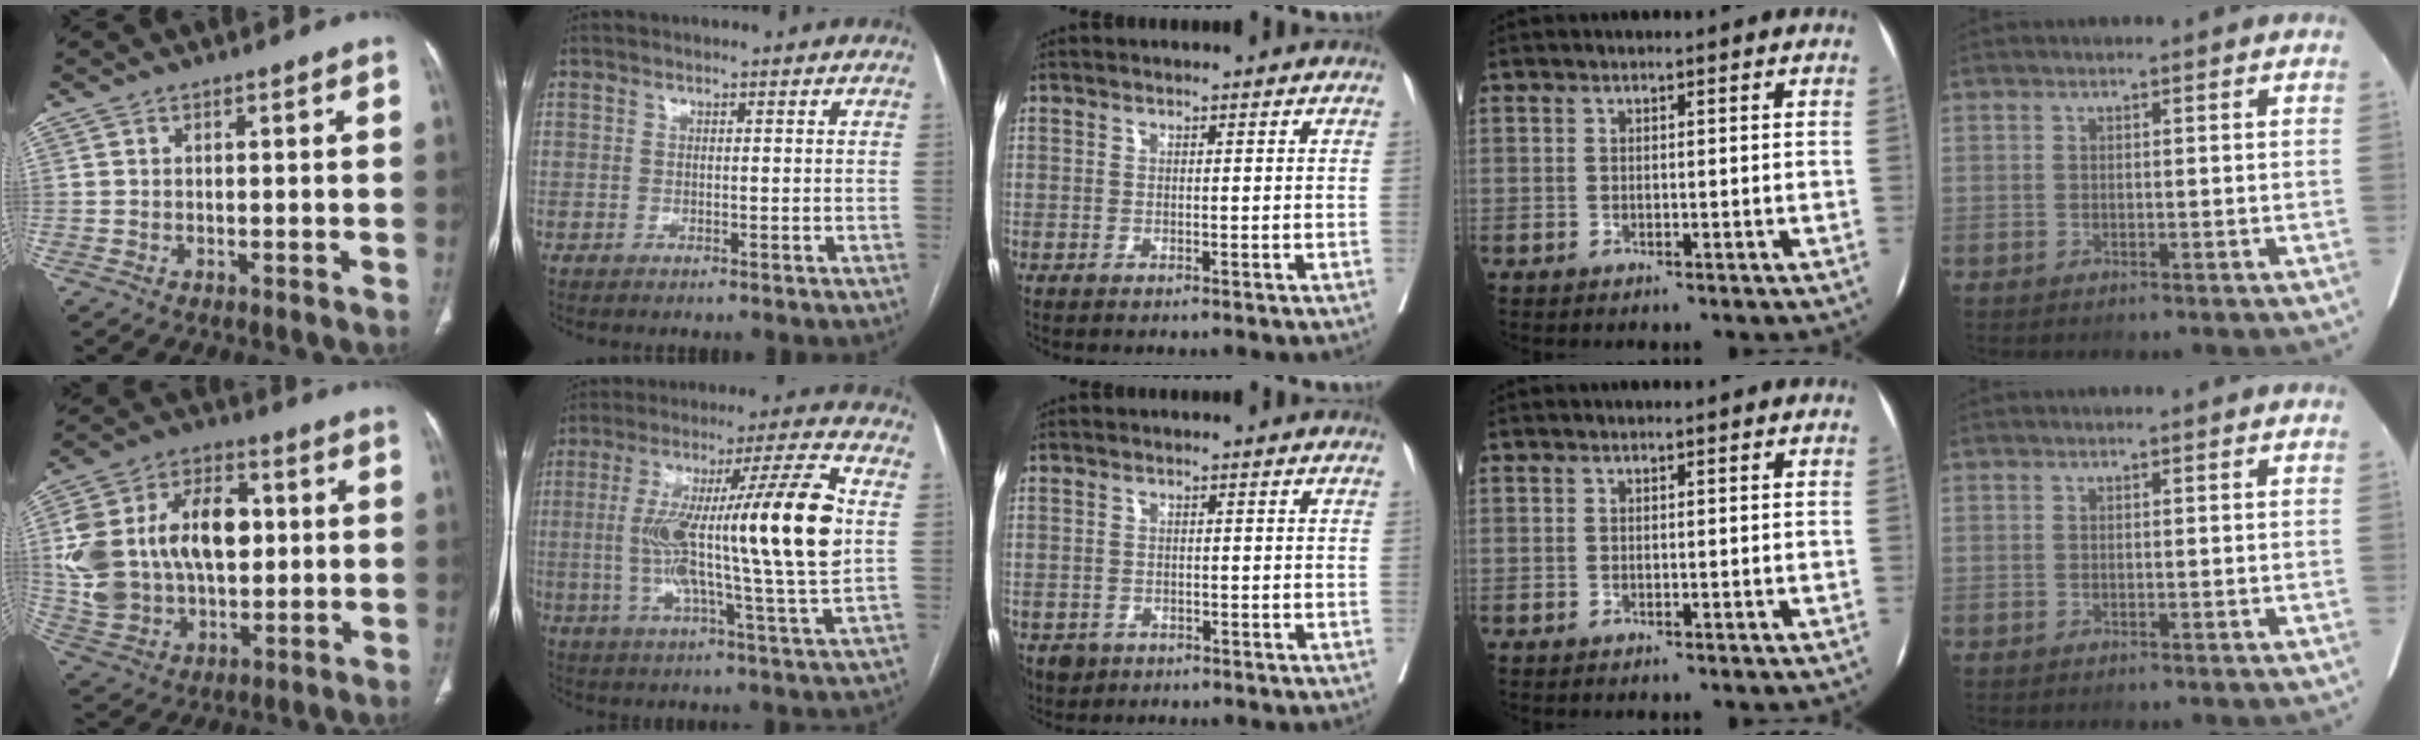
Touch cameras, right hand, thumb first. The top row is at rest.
{"thumb": {"total": 22.1, "force": [2.5, 14.6, 16.5], "torque": [-0.295, 0.016, 0.056]}, "index": {"total": 22.1, "force": [1.2, 0.3, 22.1], "torque": [-0.356, 0.016, 0.008]}, "middle": {"total": 3.4, "force": [-2.2, 2.5, 0.5], "torque": [-0.006, 0.003, -0.035]}}